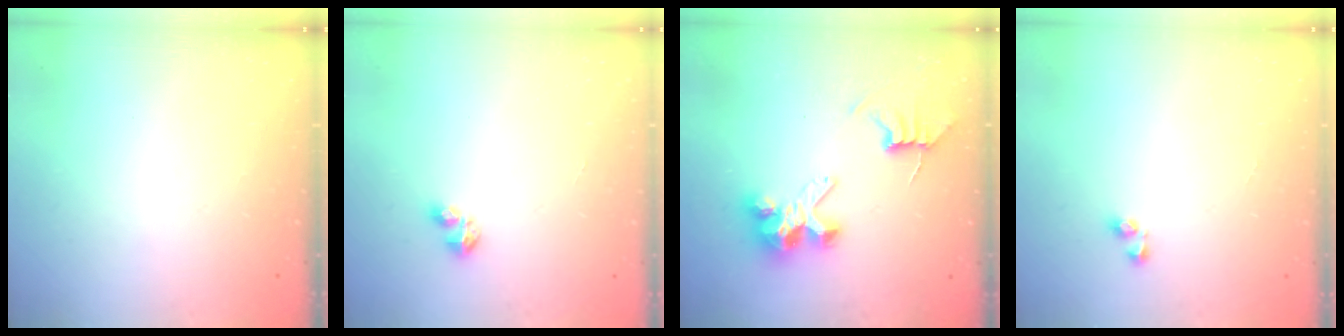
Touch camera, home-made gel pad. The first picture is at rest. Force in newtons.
{"total": 2.8, "press": 2.8, "slide": 0.6}
{"total": 8.4, "press": 8.4, "slide": 0.7}
{"total": 3.0, "press": 3.0, "slide": 0.1}